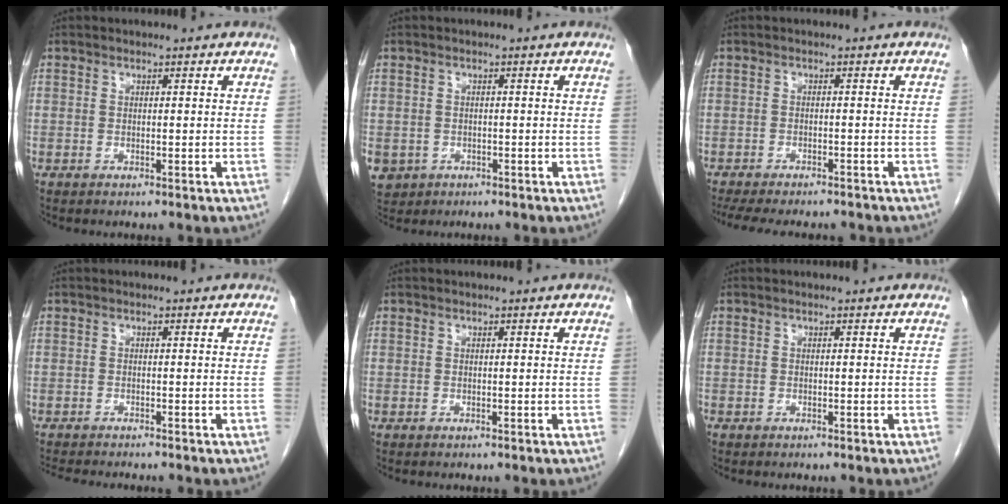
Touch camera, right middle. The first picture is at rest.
{"total": 5.2, "force": [-2.1, 4.5, 1.5], "torque": [-0.037, 0.000, -0.029]}
{"total": 12.7, "force": [-11.1, 2.9, 5.3], "torque": [-0.096, -0.013, -0.147]}
{"total": 5.9, "force": [-5.3, 0.6, 2.4], "torque": [-0.032, -0.012, -0.081]}
{"total": 0.0}
{"total": 0.0}